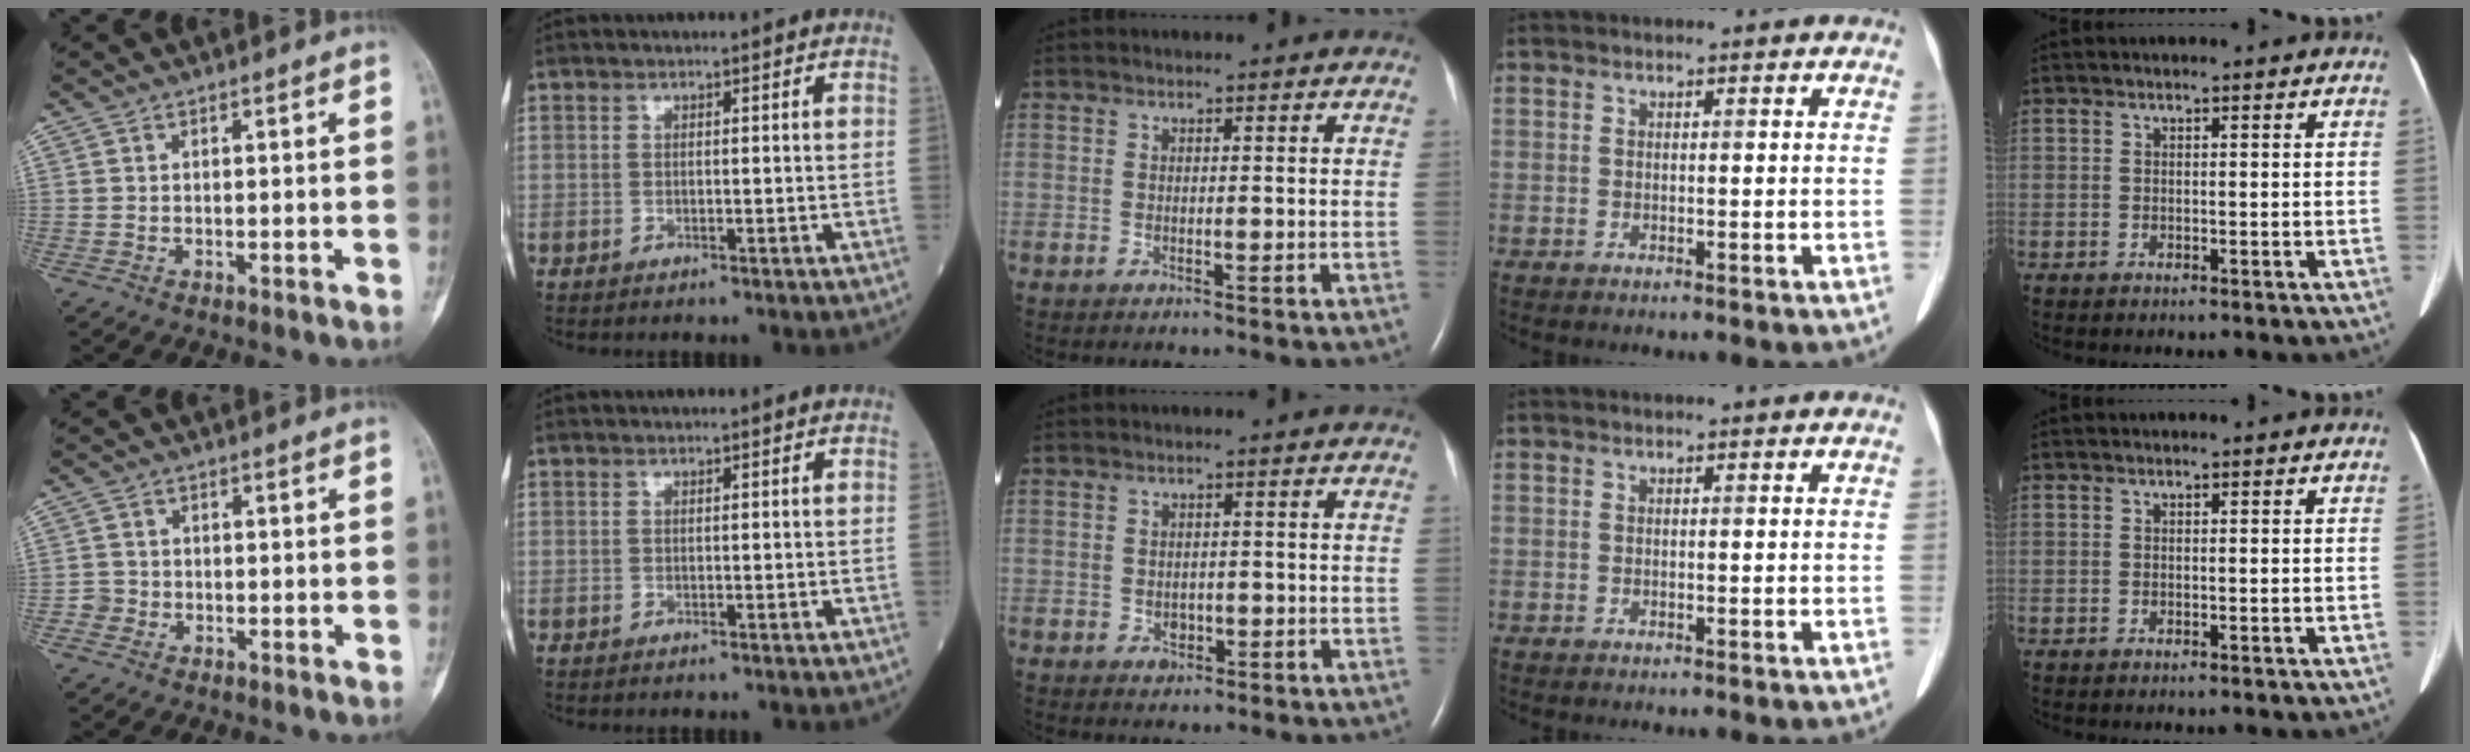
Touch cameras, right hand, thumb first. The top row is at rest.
{"thumb": {"total": 1.7, "force": [-0.6, 1.6, 0.0], "torque": [0.012, 0.008, -0.018]}, "middle": {"total": 1.6, "force": [-0.6, 1.3, 0.7], "torque": [-0.011, 0.003, -0.004]}}